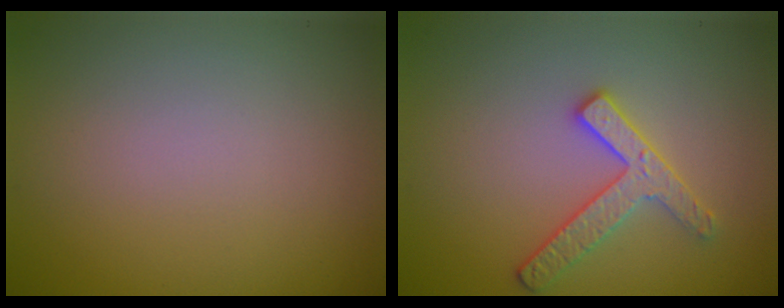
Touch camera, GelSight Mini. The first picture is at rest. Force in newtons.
{"total": 2.6, "press": 2.5, "slide": 0.4}